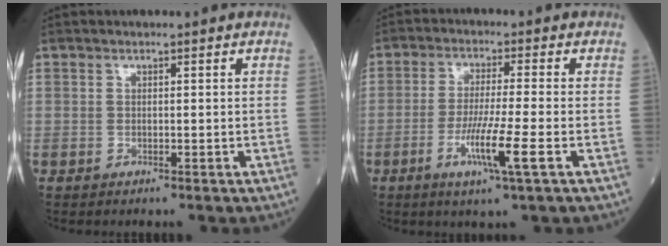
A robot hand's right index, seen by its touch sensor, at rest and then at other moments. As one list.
[{"total": 7.7, "force": [-2.8, -0.6, 7.2], "torque": [-0.137, -0.019, -0.055]}]